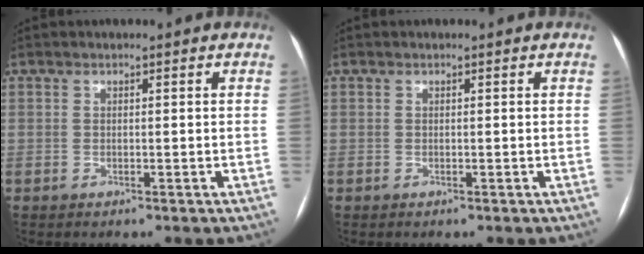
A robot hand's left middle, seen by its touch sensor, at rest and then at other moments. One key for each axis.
{"total": 0.0}